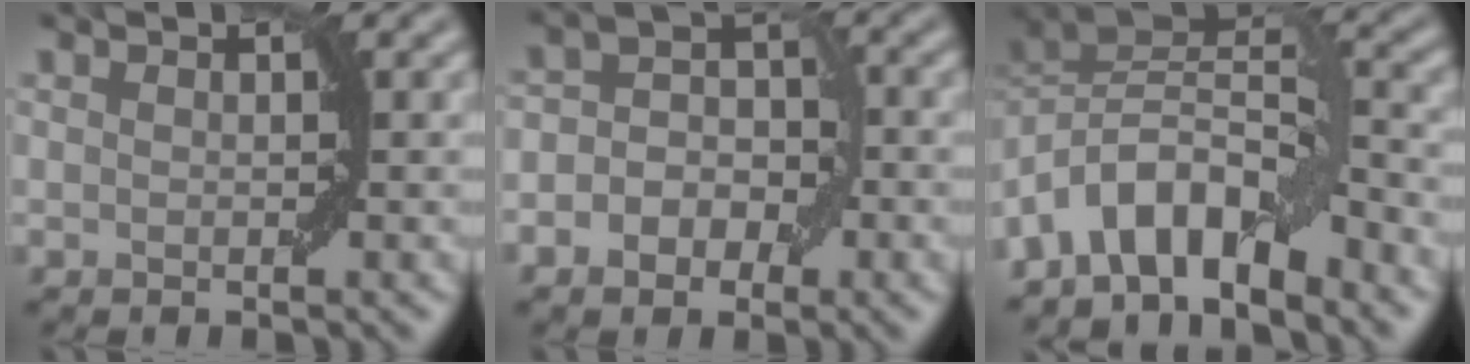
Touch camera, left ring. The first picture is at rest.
{"total": 4.5, "force": [-1.3, 3.3, 2.8], "torque": [-0.021, 0.010, -0.026]}
{"total": 7.4, "force": [-4.1, 3.4, 5.2], "torque": [-0.067, 0.016, -0.088]}